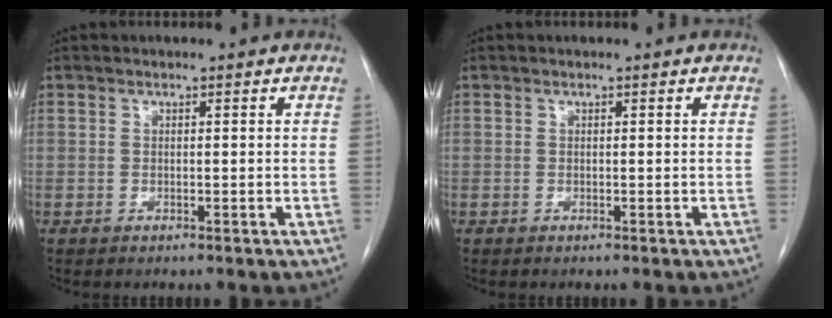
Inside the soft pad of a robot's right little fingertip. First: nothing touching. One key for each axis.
{"total": 0.0}